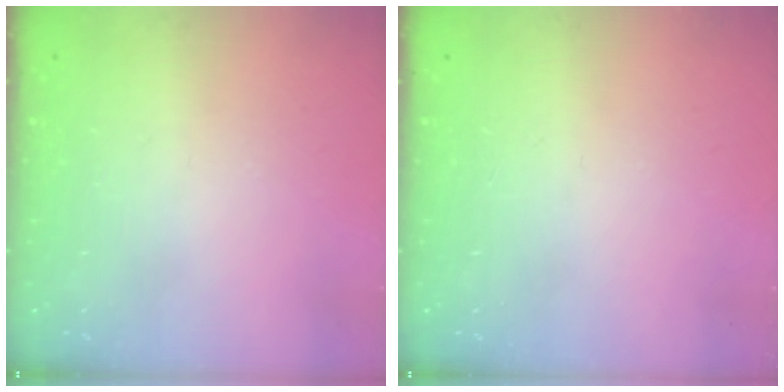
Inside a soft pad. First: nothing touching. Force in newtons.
{"total": 0.0}